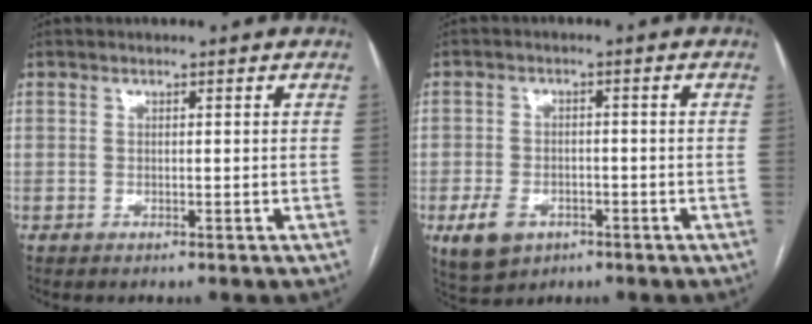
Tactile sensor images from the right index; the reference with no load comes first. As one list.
[{"total": 5.9, "force": [-2.7, 4.4, 3.0], "torque": [-0.061, 0.001, -0.032]}]